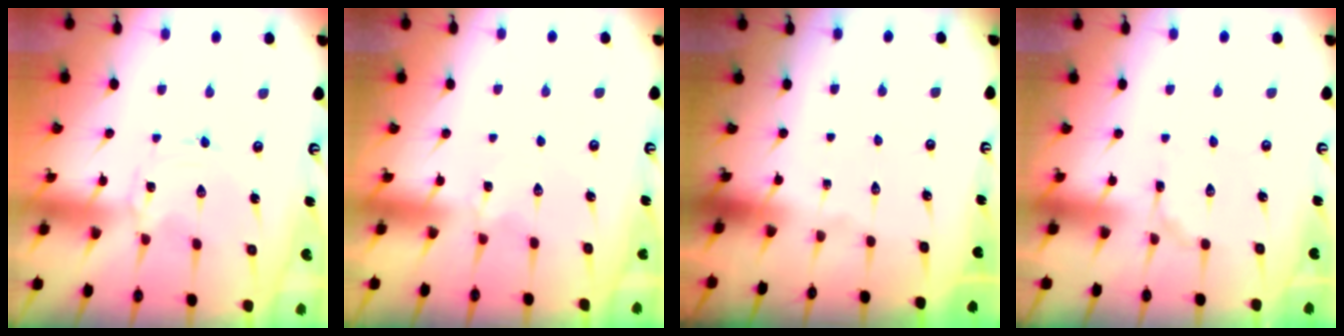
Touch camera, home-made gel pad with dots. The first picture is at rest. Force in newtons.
{"total": 2.2, "press": 2.2, "slide": 0.4}
{"total": 0.0}
{"total": 2.6, "press": 2.6, "slide": 0.2}